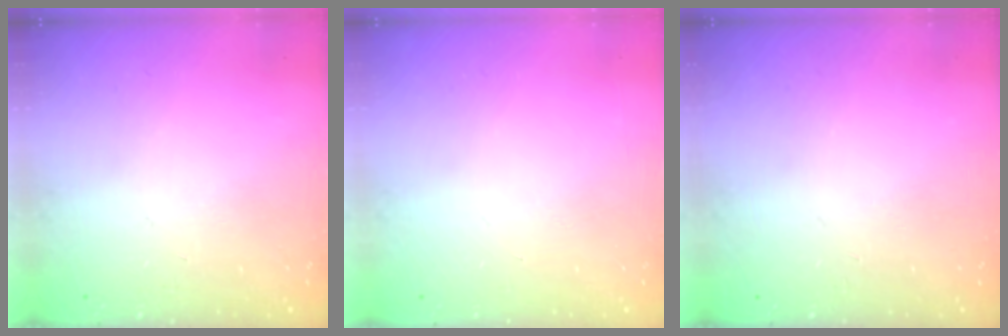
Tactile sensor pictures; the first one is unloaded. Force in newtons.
{"total": 0.0}
{"total": 0.0}